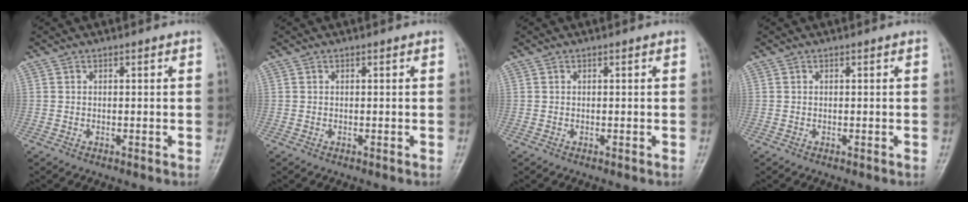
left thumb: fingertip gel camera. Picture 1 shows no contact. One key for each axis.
{"total": 0.0}
{"total": 0.0}
{"total": 0.0}